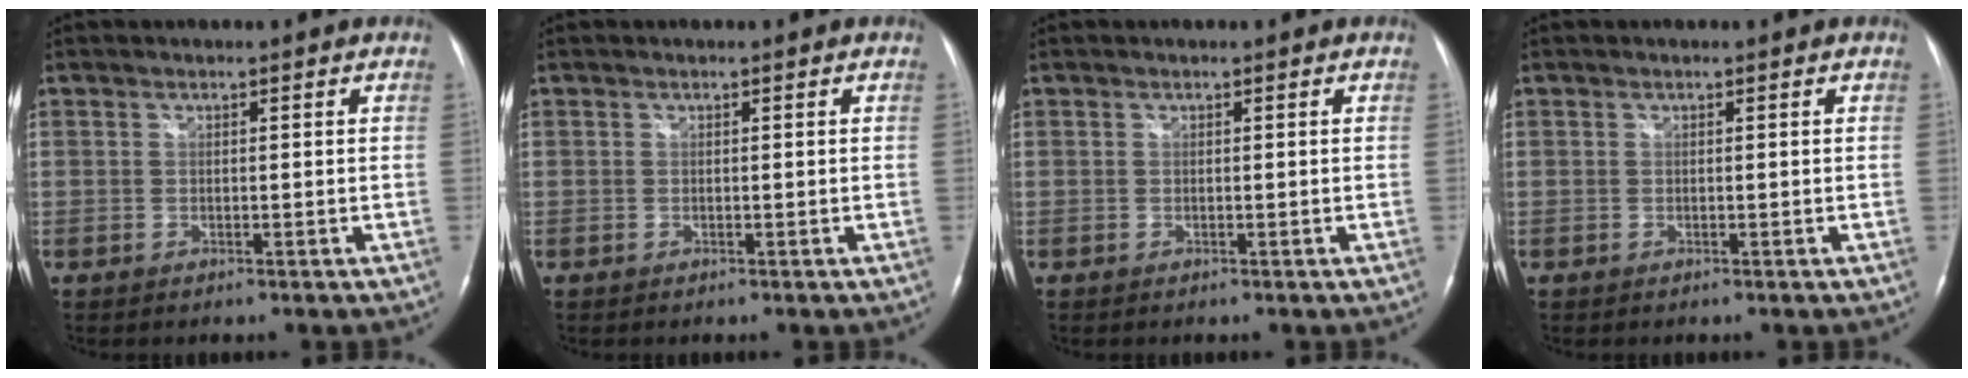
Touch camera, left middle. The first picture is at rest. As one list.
[{"total": 0.0}, {"total": 0.0}, {"total": 0.0}]